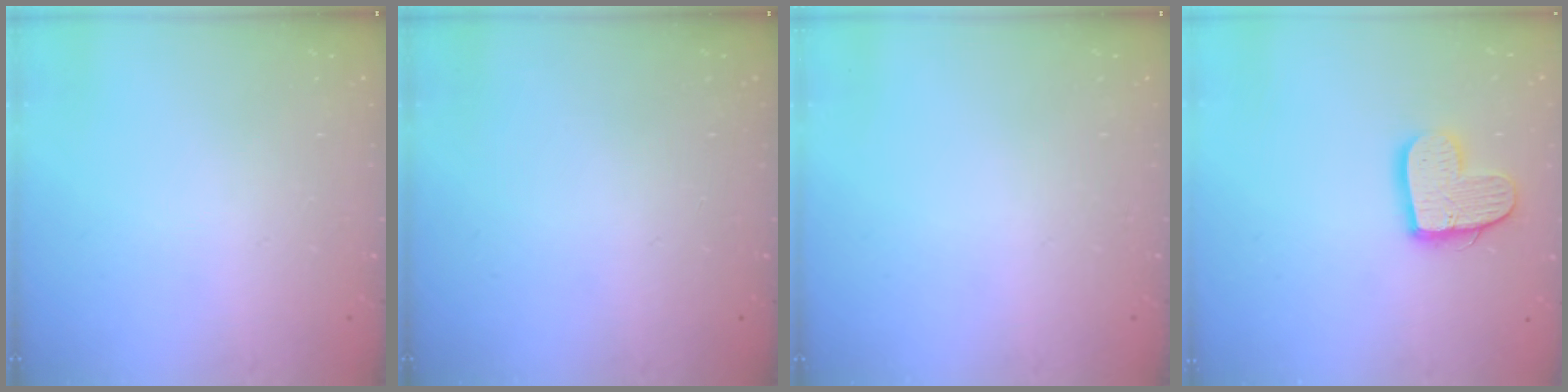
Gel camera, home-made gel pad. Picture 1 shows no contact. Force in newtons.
{"total": 0.0}
{"total": 0.0}
{"total": 12.6, "press": 12.6, "slide": 0.8}